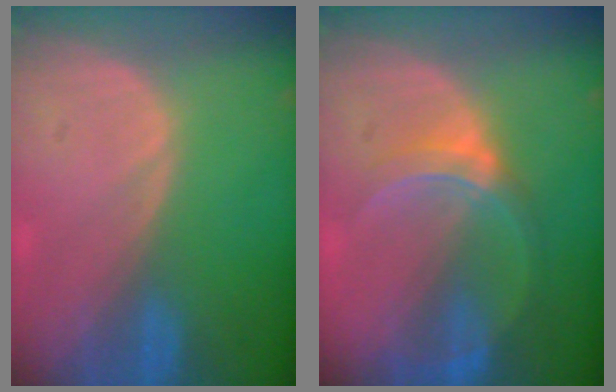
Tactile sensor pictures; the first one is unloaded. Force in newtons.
{"total": 6.0, "press": 5.6, "slide": 2.0}